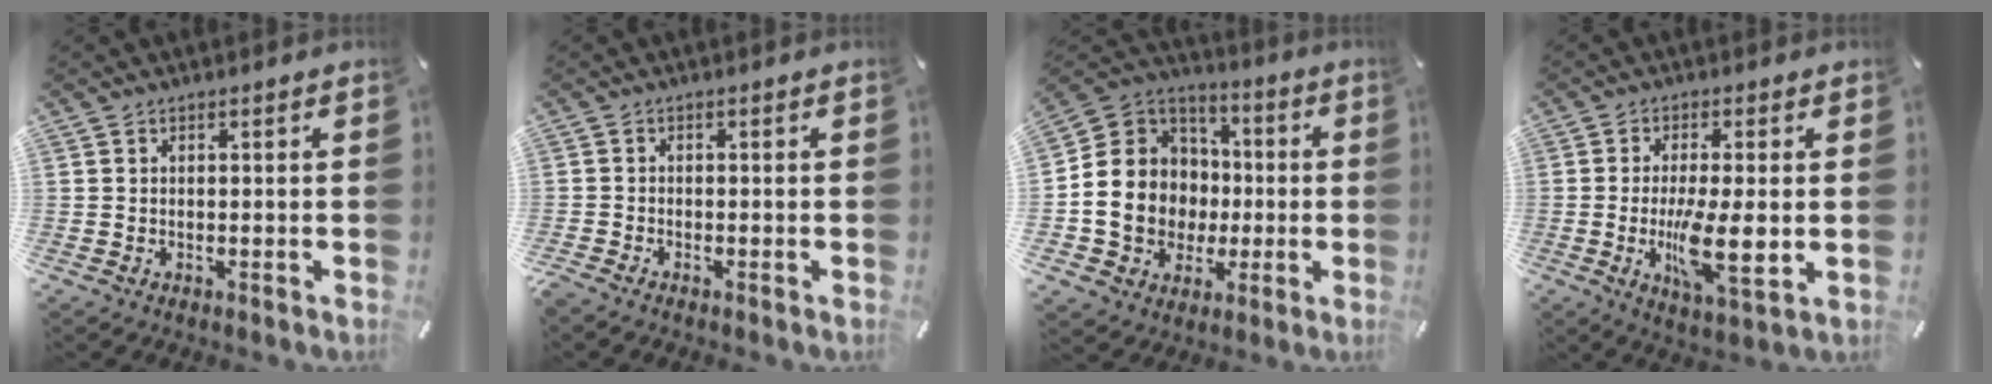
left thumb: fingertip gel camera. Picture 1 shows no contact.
{"total": 0.9, "force": [-0.9, 0.2, 0.3], "torque": [-0.006, -0.003, -0.016]}
{"total": 15.9, "force": [-2.6, 14.6, 5.7], "torque": [-0.127, 0.001, -0.034]}
{"total": 10.5, "force": [-1.0, 3.1, 10.0], "torque": [-0.205, -0.028, -0.022]}